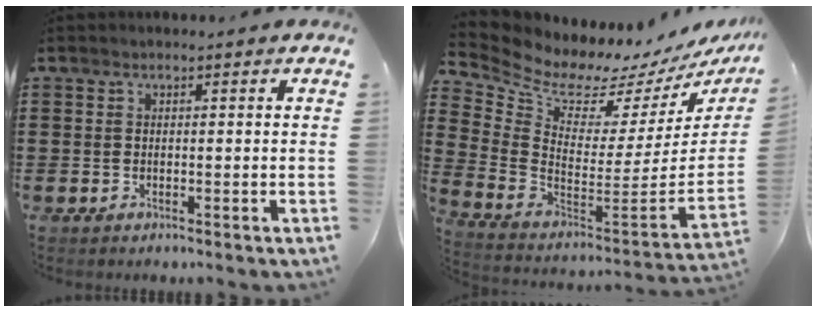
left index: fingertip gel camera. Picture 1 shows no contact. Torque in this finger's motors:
{"motor_torque": [-0.07, 0.07, 0.05, 0.00]}